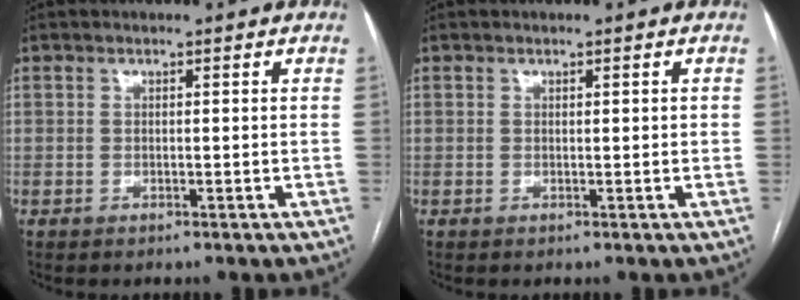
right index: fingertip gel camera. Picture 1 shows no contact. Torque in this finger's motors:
{"motor_torque": [-0.05, 0.10, -0.03, -0.01]}